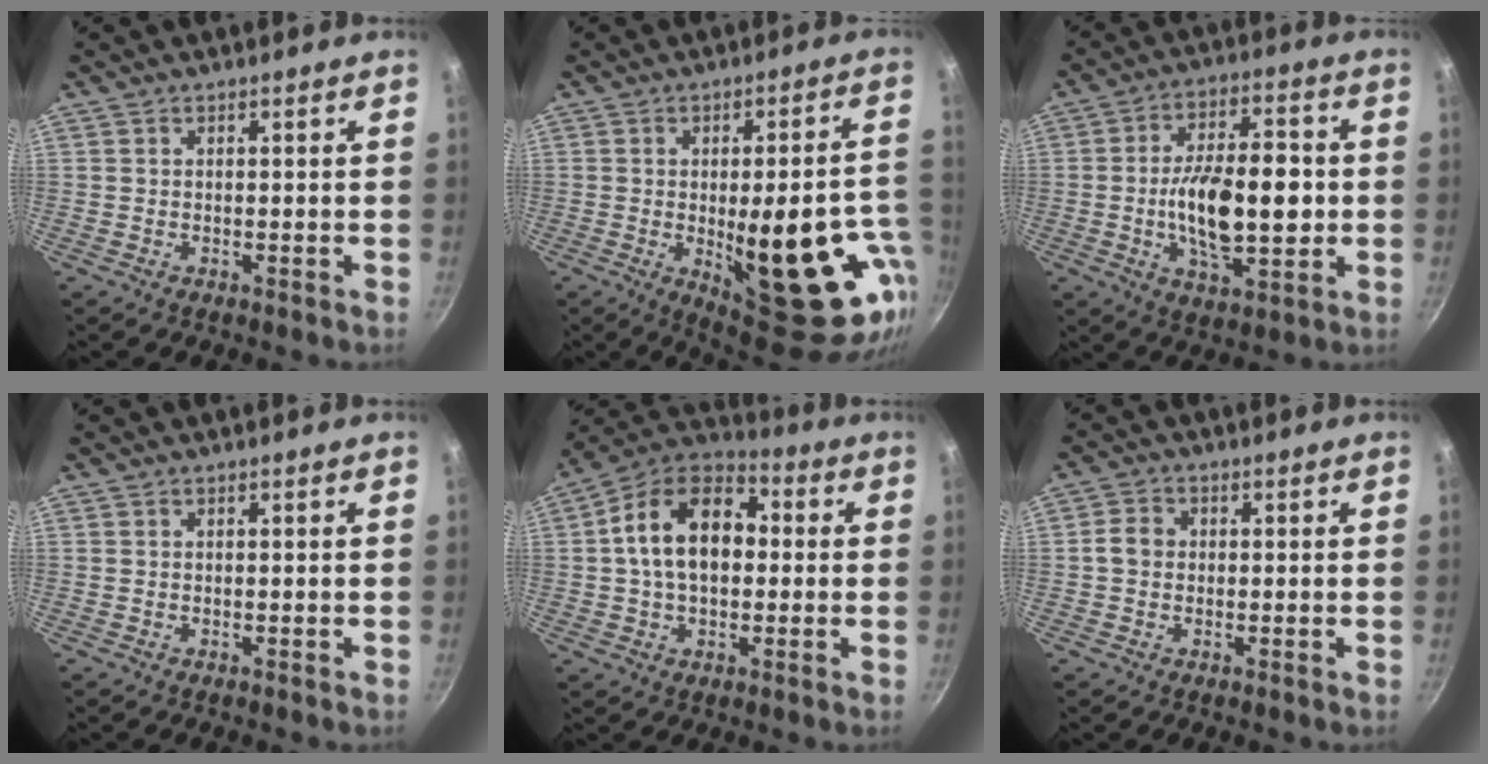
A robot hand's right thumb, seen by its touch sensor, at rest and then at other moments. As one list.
[{"total": 24.7, "force": [-5.5, 9.4, 22.1], "torque": [-0.248, -0.001, -0.051]}, {"total": 16.4, "force": [-1.4, 7.8, 14.4], "torque": [-0.221, 0.017, -0.021]}, {"total": 0.0}, {"total": 16.3, "force": [1.3, 10.8, 12.1], "torque": [-0.171, 0.033, 0.001]}, {"total": 3.4, "force": [-0.1, 2.9, 1.8], "torque": [-0.025, 0.010, -0.009]}]